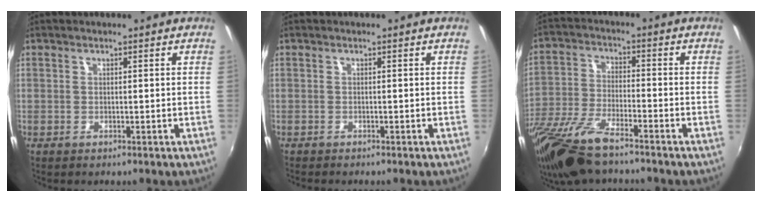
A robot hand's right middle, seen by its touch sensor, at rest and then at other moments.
{"total": 1.0, "force": [-1.0, -0.1, 0.2], "torque": [-0.006, -0.009, -0.017]}
{"total": 16.0, "force": [-12.0, 3.9, 9.8], "torque": [-0.210, -0.044, -0.230]}